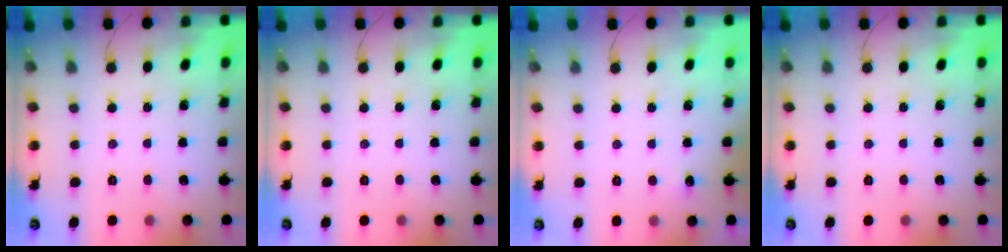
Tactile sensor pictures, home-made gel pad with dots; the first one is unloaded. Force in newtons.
{"total": 0.0}
{"total": 2.4, "press": 2.2, "slide": 1.1}
{"total": 0.0}